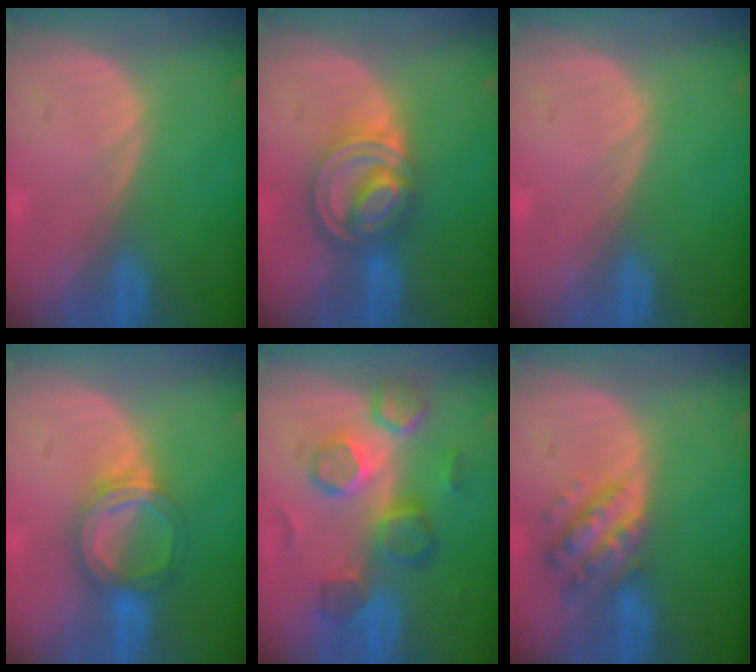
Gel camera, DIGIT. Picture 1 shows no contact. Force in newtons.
{"total": 8.1, "press": 7.0, "slide": 4.1}
{"total": 0.0}
{"total": 6.2, "press": 5.7, "slide": 2.6}
{"total": 8.8, "press": 8.5, "slide": 2.3}
{"total": 6.4, "press": 5.8, "slide": 2.7}